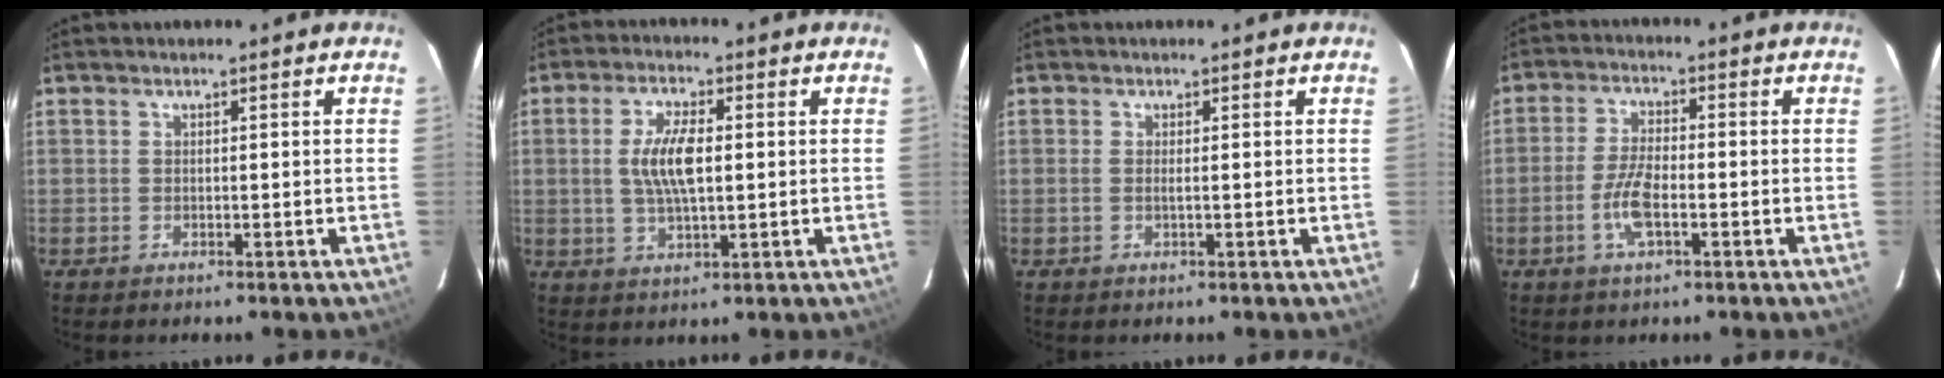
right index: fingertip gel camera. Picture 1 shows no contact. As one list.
[{"total": 7.5, "force": [0.7, 2.7, 7.0], "torque": [-0.138, 0.003, 0.013]}, {"total": 0.8, "force": [-0.1, -0.1, 0.8], "torque": [-0.018, -0.001, -0.003]}, {"total": 6.5, "force": [-2.4, 2.2, 5.6], "torque": [-0.119, 0.000, -0.048]}]